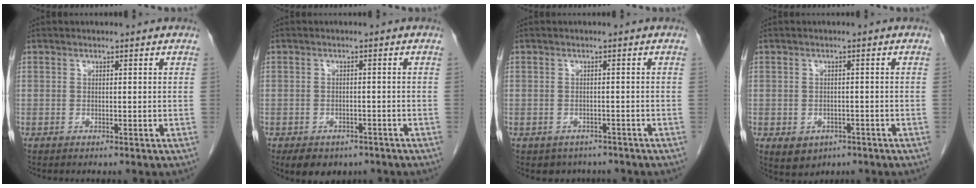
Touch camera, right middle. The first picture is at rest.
{"total": 7.0, "force": [-5.1, 3.9, 2.7], "torque": [-0.036, 0.001, -0.065]}
{"total": 3.7, "force": [-3.0, 2.2, 0.2], "torque": [-0.003, 0.006, -0.038]}
{"total": 4.3, "force": [-2.1, 3.3, 1.7], "torque": [-0.022, 0.000, -0.019]}